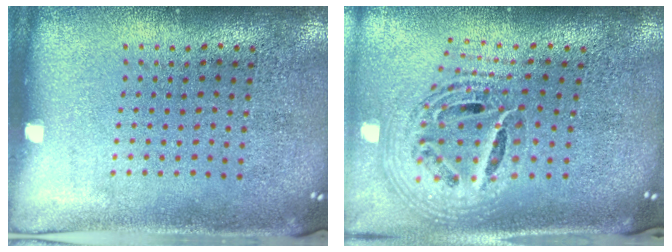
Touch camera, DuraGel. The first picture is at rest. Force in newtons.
{"total": 1.9, "press": 1.4, "slide": 1.2}